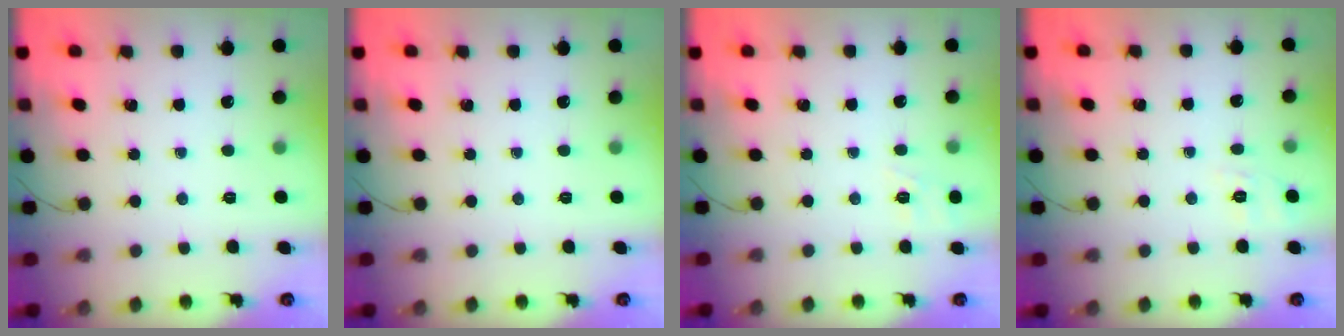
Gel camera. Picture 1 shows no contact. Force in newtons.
{"total": 0.0}
{"total": 7.6, "press": 7.5, "slide": 1.4}
{"total": 1.9, "press": 0.6, "slide": 1.8}